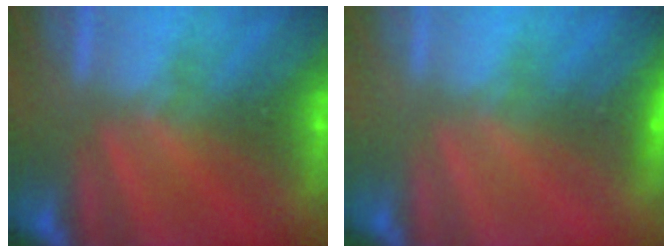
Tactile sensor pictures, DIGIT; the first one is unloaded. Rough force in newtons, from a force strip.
{"total": 2.3}